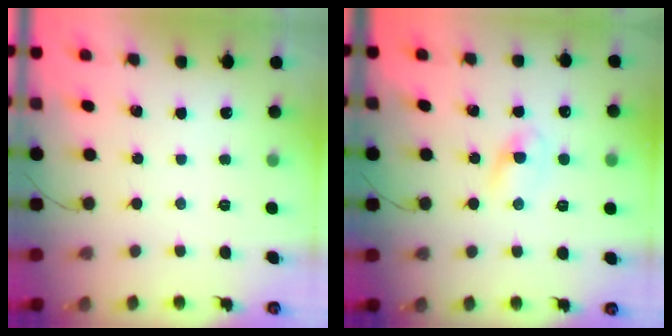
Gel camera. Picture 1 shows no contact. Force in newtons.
{"total": 2.9, "press": 2.6, "slide": 1.3}